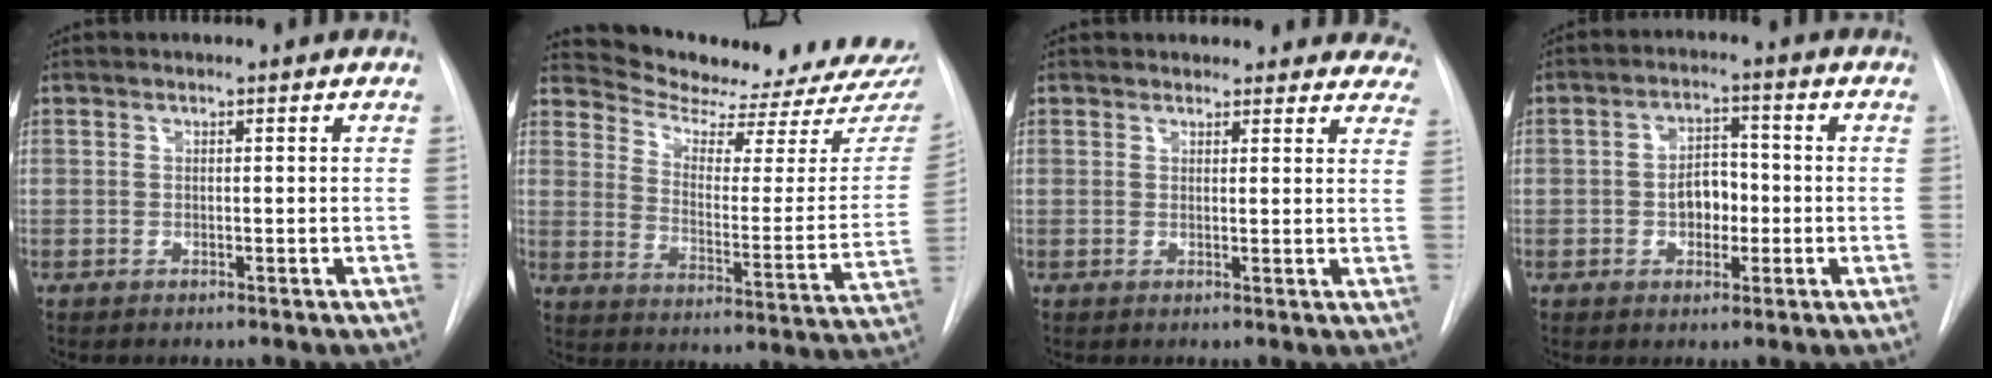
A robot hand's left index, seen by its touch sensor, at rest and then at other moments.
{"total": 21.5, "force": [20.3, 1.8, 6.7], "torque": [-0.096, -0.100, 0.260]}
{"total": 12.2, "force": [11.3, 4.3, 1.2], "torque": [0.032, -0.013, 0.097]}
{"total": 4.9, "force": [-0.9, 3.2, 3.5], "torque": [-0.056, 0.016, -0.015]}